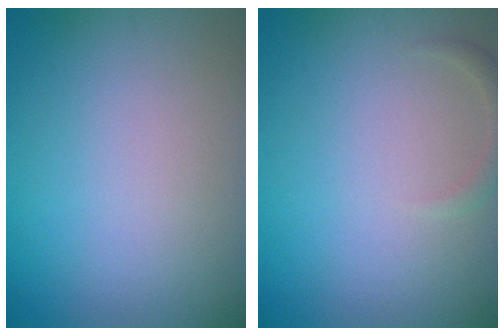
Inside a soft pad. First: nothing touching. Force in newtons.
{"total": 1.2, "press": 1.2, "slide": 0.2}